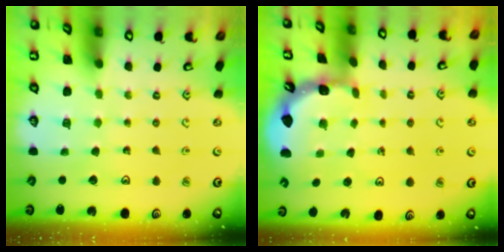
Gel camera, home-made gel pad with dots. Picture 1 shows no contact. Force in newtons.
{"total": 1.7, "press": 1.7, "slide": 0.1}